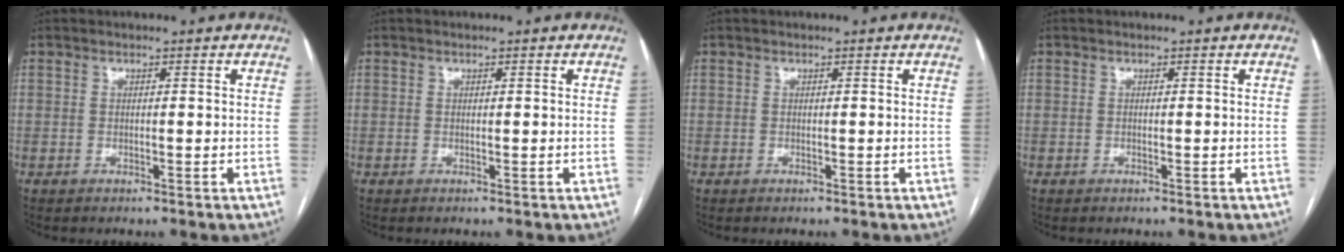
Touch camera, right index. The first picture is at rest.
{"total": 0.0}
{"total": 0.0}
{"total": 0.0}